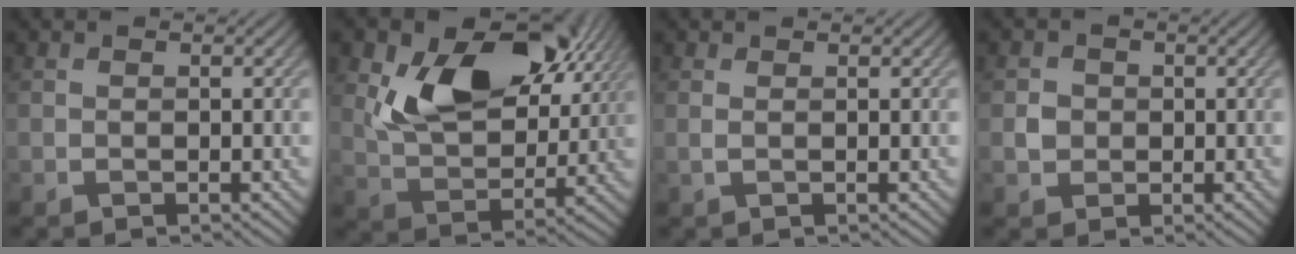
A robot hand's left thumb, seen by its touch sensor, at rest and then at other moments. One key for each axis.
{"total": 12.5, "fx": 5.1, "fy": 7.9, "fz": 8.2, "tx": -0.140, "ty": -0.006, "tz": 0.089}
{"total": 0.8, "fx": 0.5, "fy": -0.3, "fz": 0.5, "tx": -0.013, "ty": 0.007, "tz": 0.010}
{"total": 1.8, "fx": 0.1, "fy": 1.7, "fz": 0.4, "tx": -0.008, "ty": 0.002, "tz": 0.002}